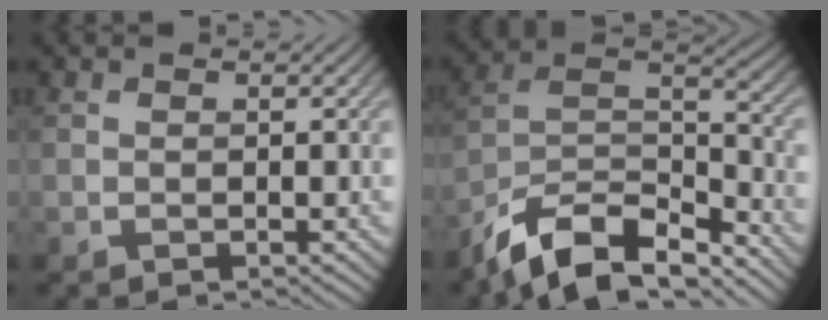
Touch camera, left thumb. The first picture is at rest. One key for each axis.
{"total": 12.8, "fx": -9.8, "fy": 4.3, "fz": 6.9, "tx": -0.144, "ty": -0.016, "tz": -0.182}